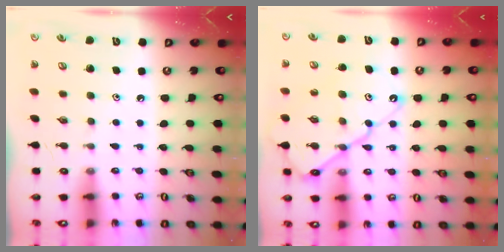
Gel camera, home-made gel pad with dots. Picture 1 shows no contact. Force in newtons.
{"total": 14.2, "press": 14.1, "slide": 1.3}